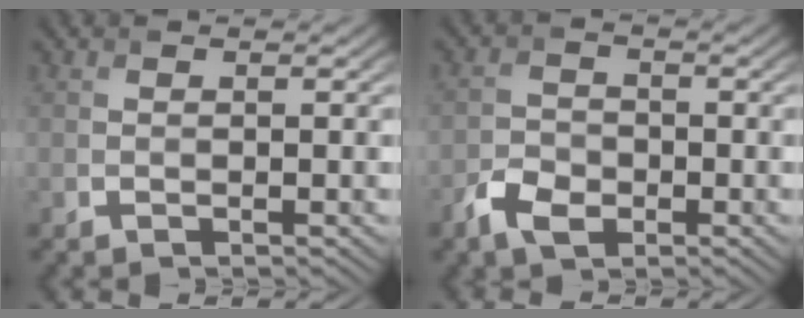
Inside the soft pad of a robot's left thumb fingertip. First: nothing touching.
{"total": 4.1, "force": [-2.3, 2.6, 2.1], "torque": [-0.045, -0.004, -0.053]}